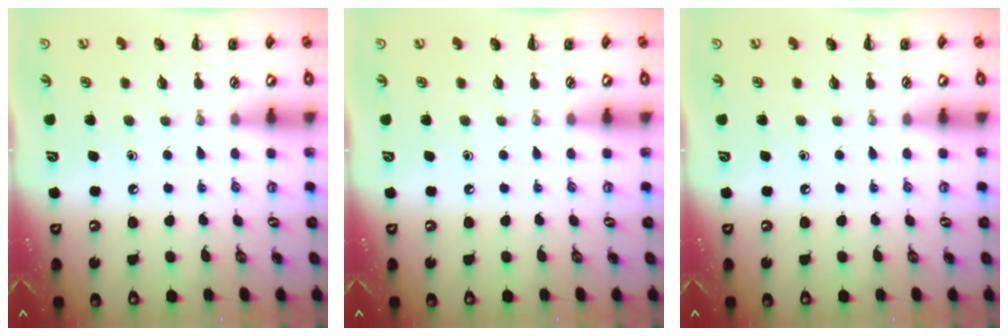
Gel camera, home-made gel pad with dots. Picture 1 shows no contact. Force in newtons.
{"total": 0.0}
{"total": 0.0}